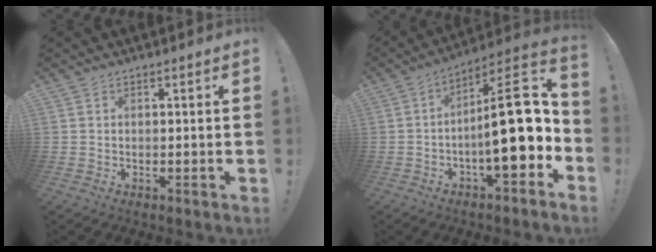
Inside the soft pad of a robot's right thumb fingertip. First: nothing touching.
{"total": 20.5, "force": [-1.8, 6.6, 19.3], "torque": [-0.300, 0.013, -0.026]}